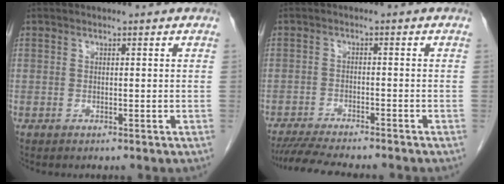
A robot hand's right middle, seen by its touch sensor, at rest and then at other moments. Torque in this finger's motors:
{"motor_torque": [0.31, -0.26, 0.05, 0.04]}